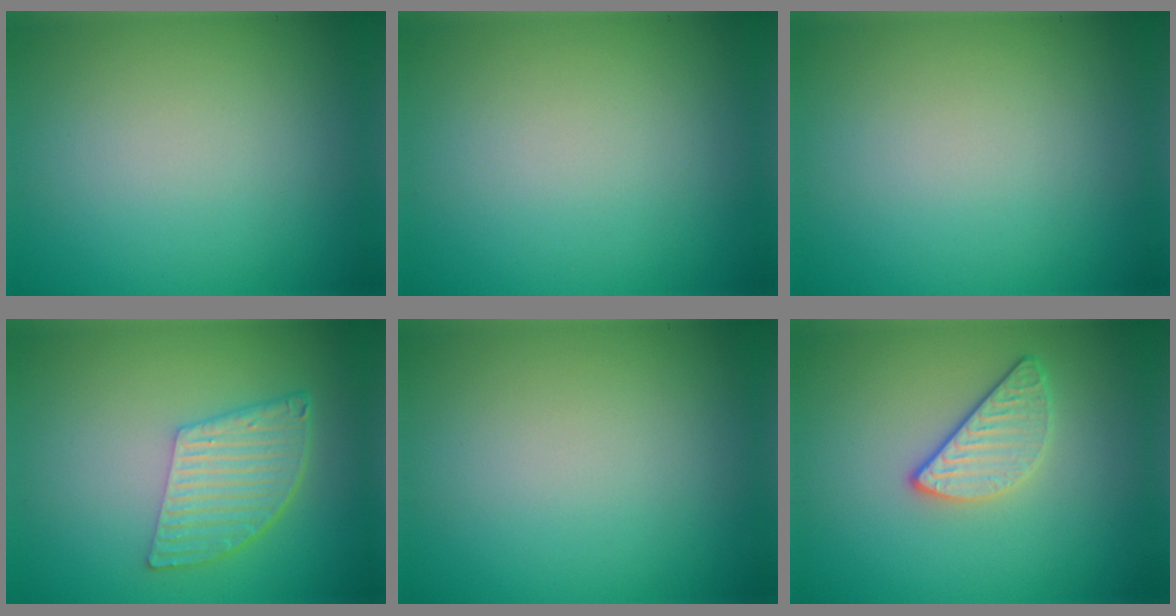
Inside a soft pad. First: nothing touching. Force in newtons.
{"total": 0.0}
{"total": 0.0}
{"total": 5.1, "press": 3.7, "slide": 3.6}
{"total": 0.0}
{"total": 2.5, "press": 2.3, "slide": 1.0}